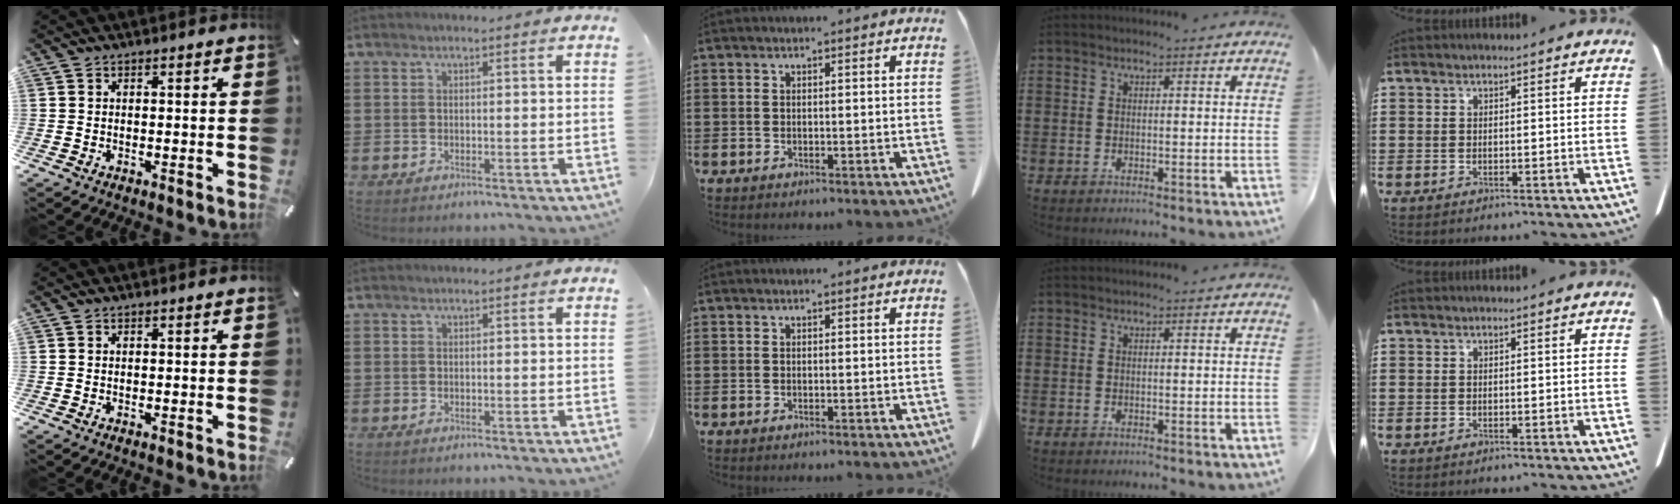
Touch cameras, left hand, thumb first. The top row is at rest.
{}